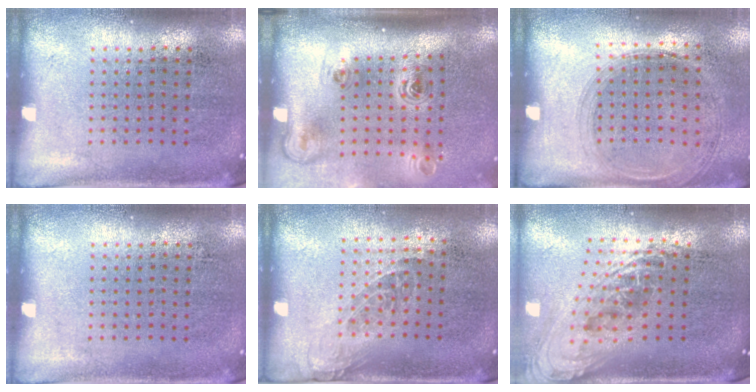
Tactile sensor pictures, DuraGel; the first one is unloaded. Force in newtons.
{"total": 2.2, "press": 1.4, "slide": 1.7}
{"total": 1.4, "press": 1.2, "slide": 0.6}
{"total": 0.0}
{"total": 1.2, "press": 1.0, "slide": 0.7}
{"total": 2.2, "press": 1.6, "slide": 1.5}